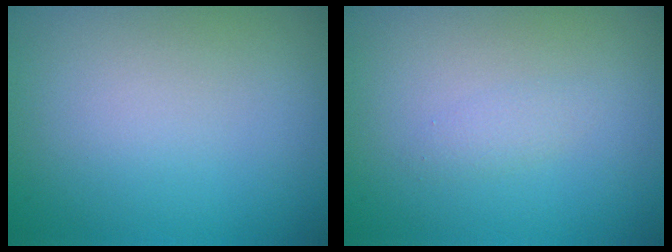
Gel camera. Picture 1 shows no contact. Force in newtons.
{"total": 0.8, "press": 0.8, "slide": 0.0}